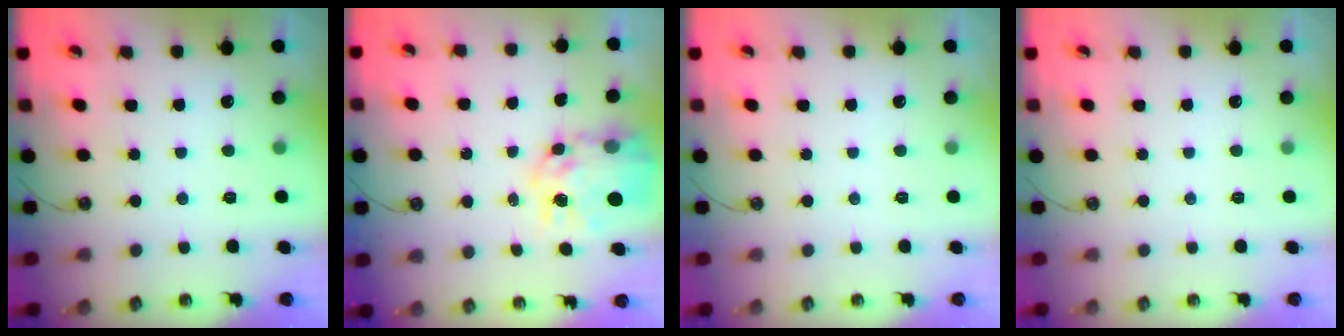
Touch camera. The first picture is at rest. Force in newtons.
{"total": 11.8, "press": 11.7, "slide": 1.0}
{"total": 0.0}
{"total": 0.0}